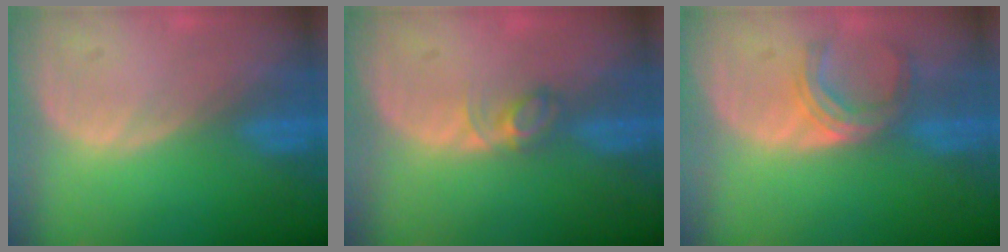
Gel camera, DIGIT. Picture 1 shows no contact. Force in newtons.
{"total": 2.5, "press": 2.5, "slide": 0.4}
{"total": 4.9, "press": 4.5, "slide": 1.9}